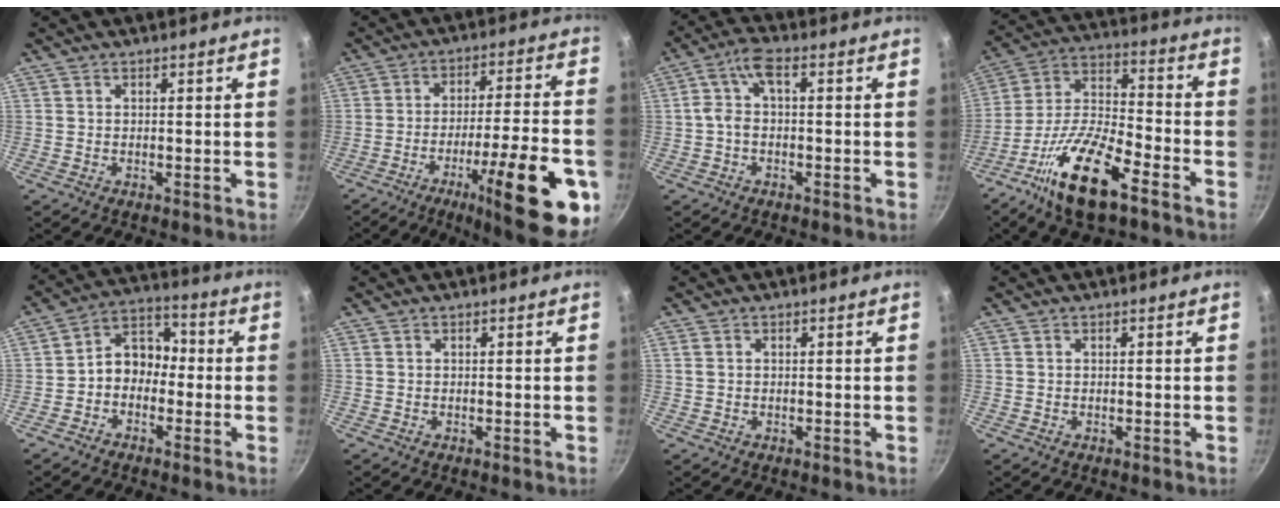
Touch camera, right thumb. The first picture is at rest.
{"total": 22.5, "force": [-9.4, 5.2, 19.8], "torque": [-0.257, 0.038, -0.134]}
{"total": 5.3, "force": [-0.5, 2.7, 4.5], "torque": [-0.104, 0.023, -0.015]}
{"total": 17.8, "force": [-10.1, 6.1, 13.4], "torque": [-0.248, 0.051, -0.200]}
{"total": 8.1, "force": [-1.7, 6.3, 4.9], "torque": [-0.043, 0.042, -0.048]}
{"total": 0.0}
{"total": 0.9, "force": [0.4, 0.7, 0.5], "torque": [-0.010, 0.002, 0.008]}
{"total": 0.0}